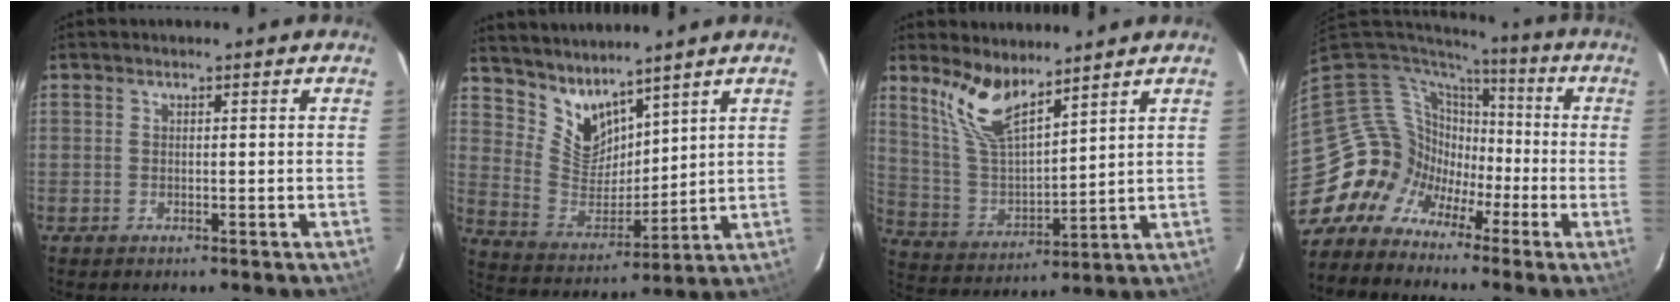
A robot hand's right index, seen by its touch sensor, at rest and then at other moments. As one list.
[{"total": 9.3, "force": [7.9, 3.9, 3.0], "torque": [-0.059, -0.010, 0.169]}, {"total": 10.8, "force": [8.1, 3.2, 6.5], "torque": [-0.133, -0.001, 0.170]}, {"total": 11.3, "force": [-5.6, 9.7, 1.4], "torque": [-0.043, 0.037, -0.119]}]